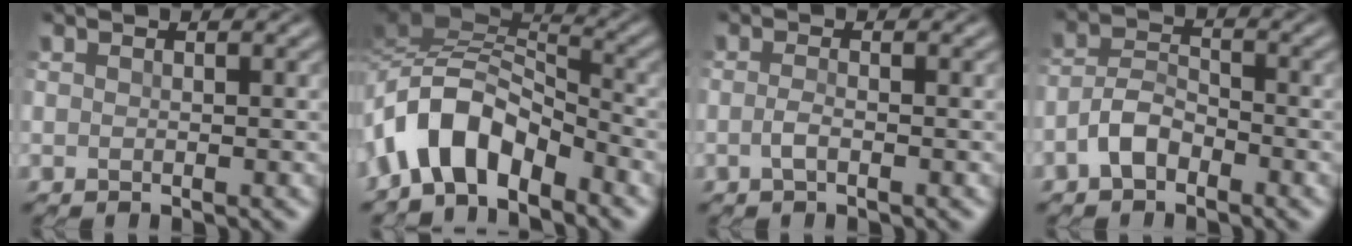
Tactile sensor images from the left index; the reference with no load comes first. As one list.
[{"total": 7.1, "force": [-4.7, 3.3, 4.2], "torque": [-0.064, 0.008, -0.091]}, {"total": 1.2, "force": [-0.8, 0.2, 0.9], "torque": [-0.021, -0.001, -0.014]}, {"total": 3.0, "force": [-2.1, 1.4, 1.6], "torque": [-0.034, 0.007, -0.043]}]